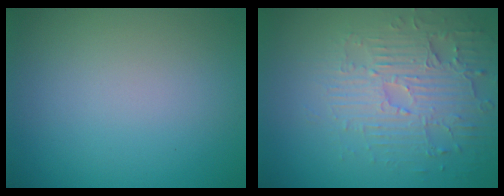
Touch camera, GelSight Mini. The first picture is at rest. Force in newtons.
{"total": 4.1, "press": 3.9, "slide": 1.4}